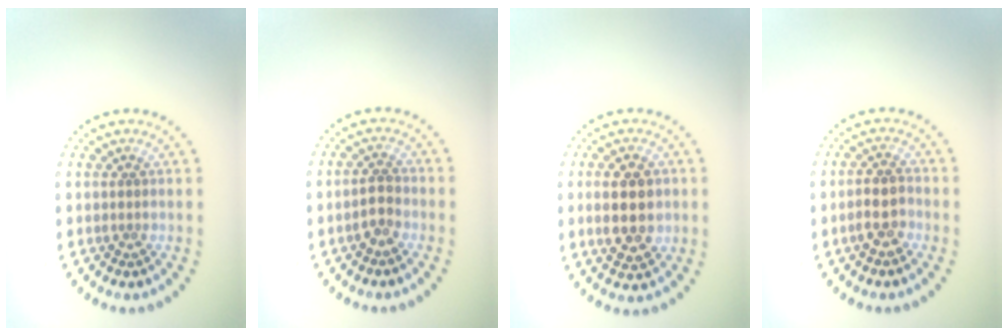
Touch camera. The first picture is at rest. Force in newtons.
{"total": 1.8, "press": 1.8, "slide": 0.6}
{"total": 4.6, "press": 4.6, "slide": 0.3}
{"total": 2.4, "press": 2.3, "slide": 0.8}